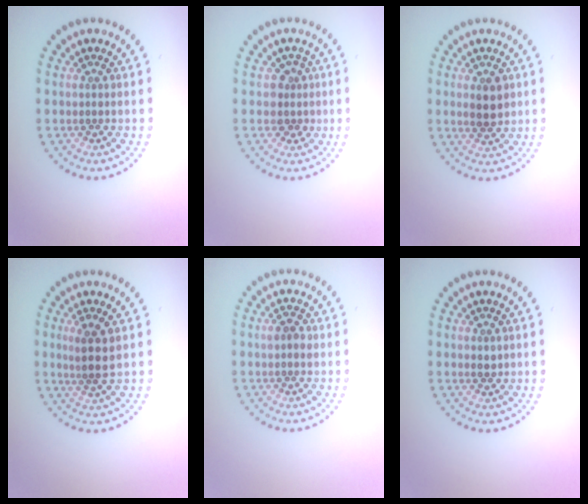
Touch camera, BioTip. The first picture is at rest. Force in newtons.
{"total": 2.0, "press": 1.6, "slide": 1.1}
{"total": 2.4, "press": 2.3, "slide": 0.6}
{"total": 2.6, "press": 2.3, "slide": 1.3}
{"total": 1.4, "press": 1.4, "slide": 0.3}
{"total": 0.8, "press": 0.8, "slide": 0.1}